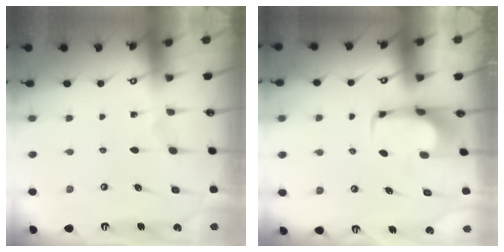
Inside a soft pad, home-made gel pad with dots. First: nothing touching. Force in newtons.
{"total": 2.1, "press": 2.1, "slide": 0.5}